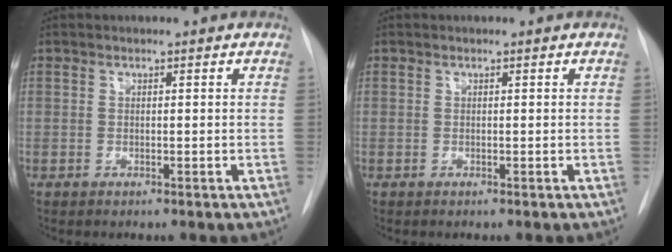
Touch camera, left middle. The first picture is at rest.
{"total": 0.0}